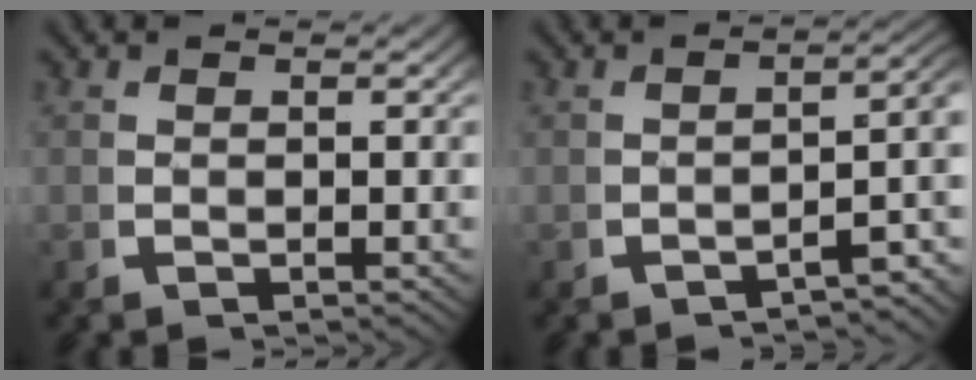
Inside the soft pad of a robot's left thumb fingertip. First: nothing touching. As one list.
[{"total": 5.2, "force": [-2.4, 1.7, 4.3], "torque": [-0.048, 0.005, -0.035]}]